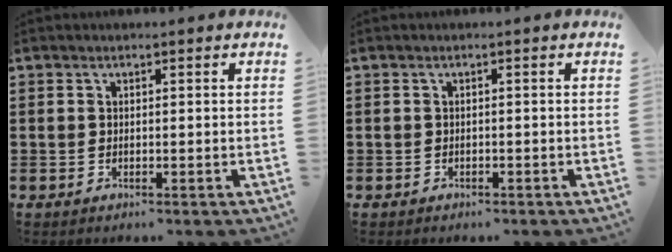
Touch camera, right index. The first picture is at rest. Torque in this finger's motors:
{"motor_torque": [-1.01, 1.04, -0.74, -0.21]}